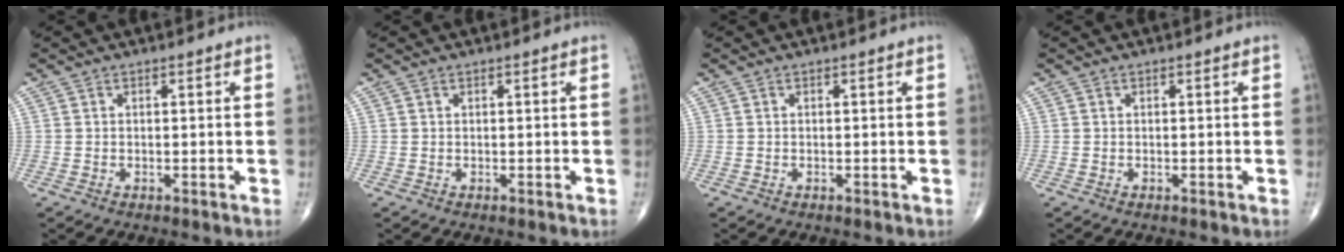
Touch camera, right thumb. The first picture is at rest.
{"total": 0.0}
{"total": 0.0}
{"total": 0.0}